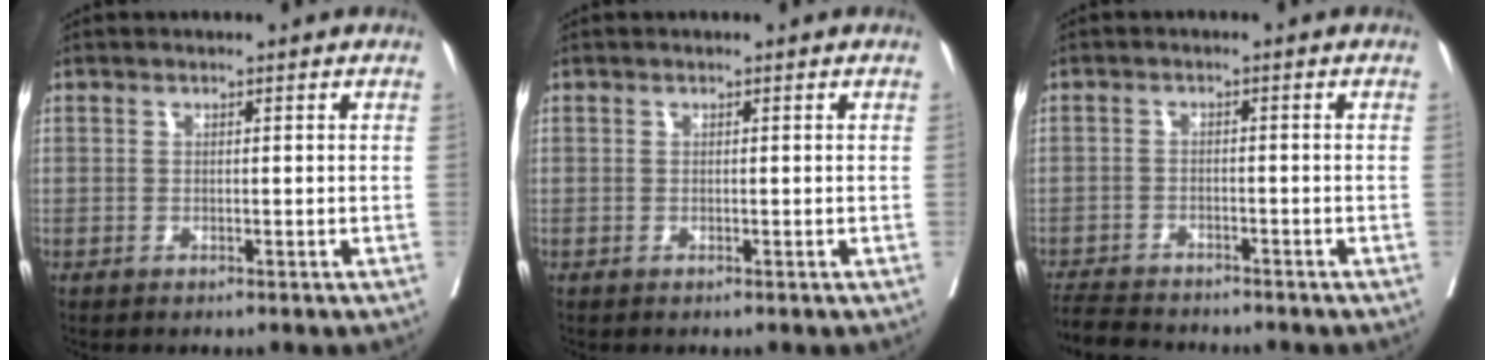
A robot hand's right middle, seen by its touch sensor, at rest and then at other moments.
{"total": 0.0}
{"total": 7.2, "force": [-6.9, 1.2, 2.0], "torque": [-0.028, -0.014, -0.112]}